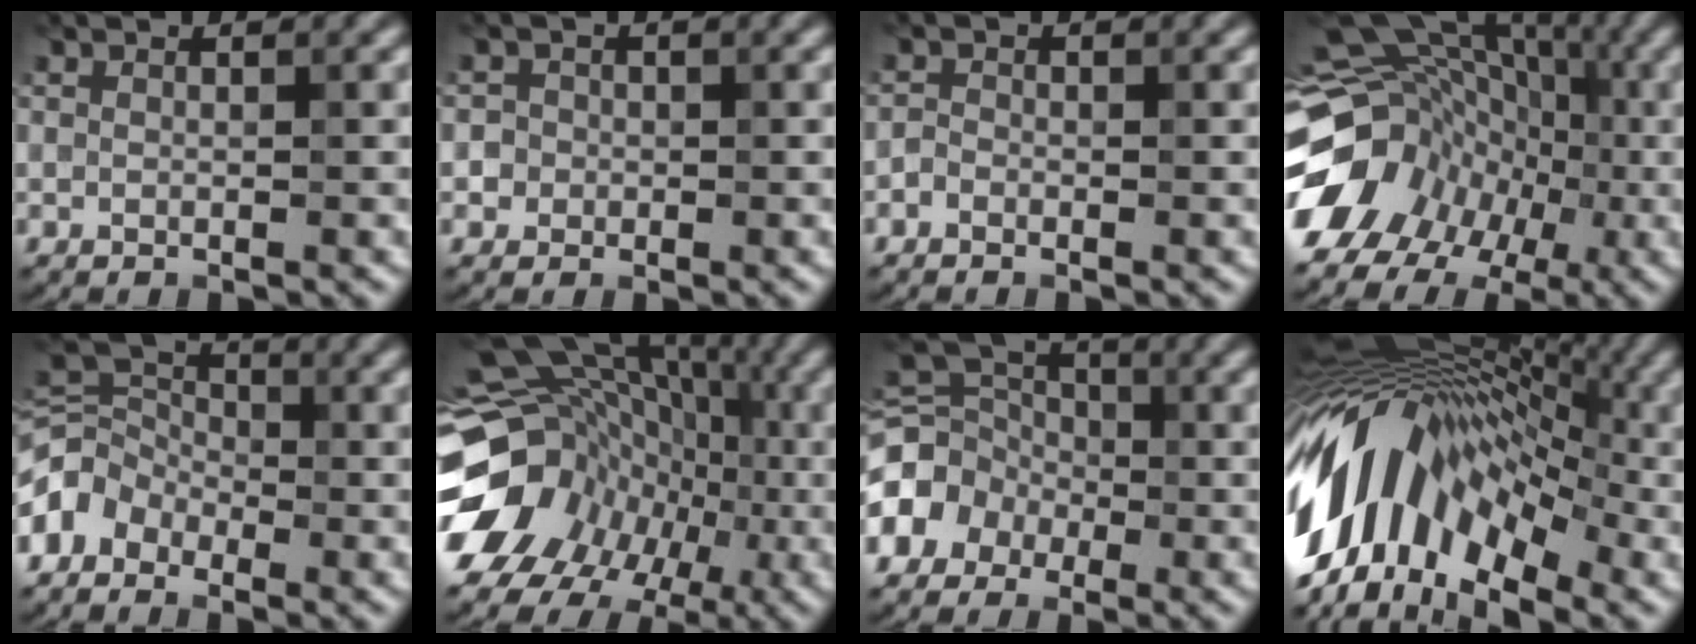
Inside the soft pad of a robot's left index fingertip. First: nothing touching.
{"total": 2.0, "force": [0.0, 1.9, 0.4], "torque": [0.016, 0.010, -0.015]}
{"total": 0.9, "force": [-0.6, 0.5, 0.3], "torque": [-0.003, 0.001, -0.016]}
{"total": 15.5, "force": [-3.7, 13.0, 7.7], "torque": [-0.149, 0.003, -0.073]}
{"total": 3.5, "force": [-2.4, 2.3, 1.3], "torque": [-0.023, 0.005, -0.065]}
{"total": 15.5, "force": [-2.5, 12.6, 8.7], "torque": [-0.158, 0.009, -0.032]}
{"total": 5.9, "force": [-2.2, 4.7, 2.7], "torque": [-0.034, 0.006, -0.052]}
{"total": 13.8, "force": [-1.2, 8.3, 10.9], "torque": [-0.197, 0.033, -0.037]}